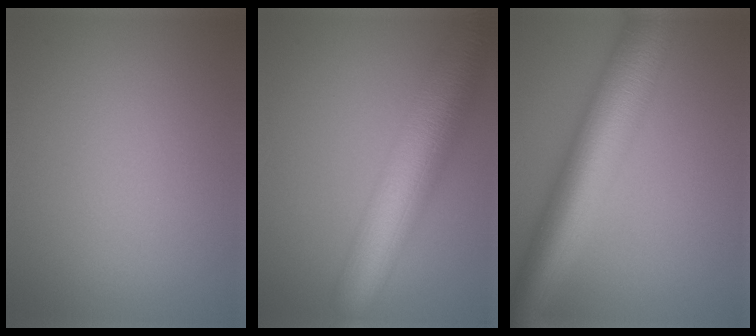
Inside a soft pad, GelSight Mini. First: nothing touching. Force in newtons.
{"total": 10.8, "press": 10.8, "slide": 0.5}
{"total": 10.6, "press": 10.6, "slide": 0.1}